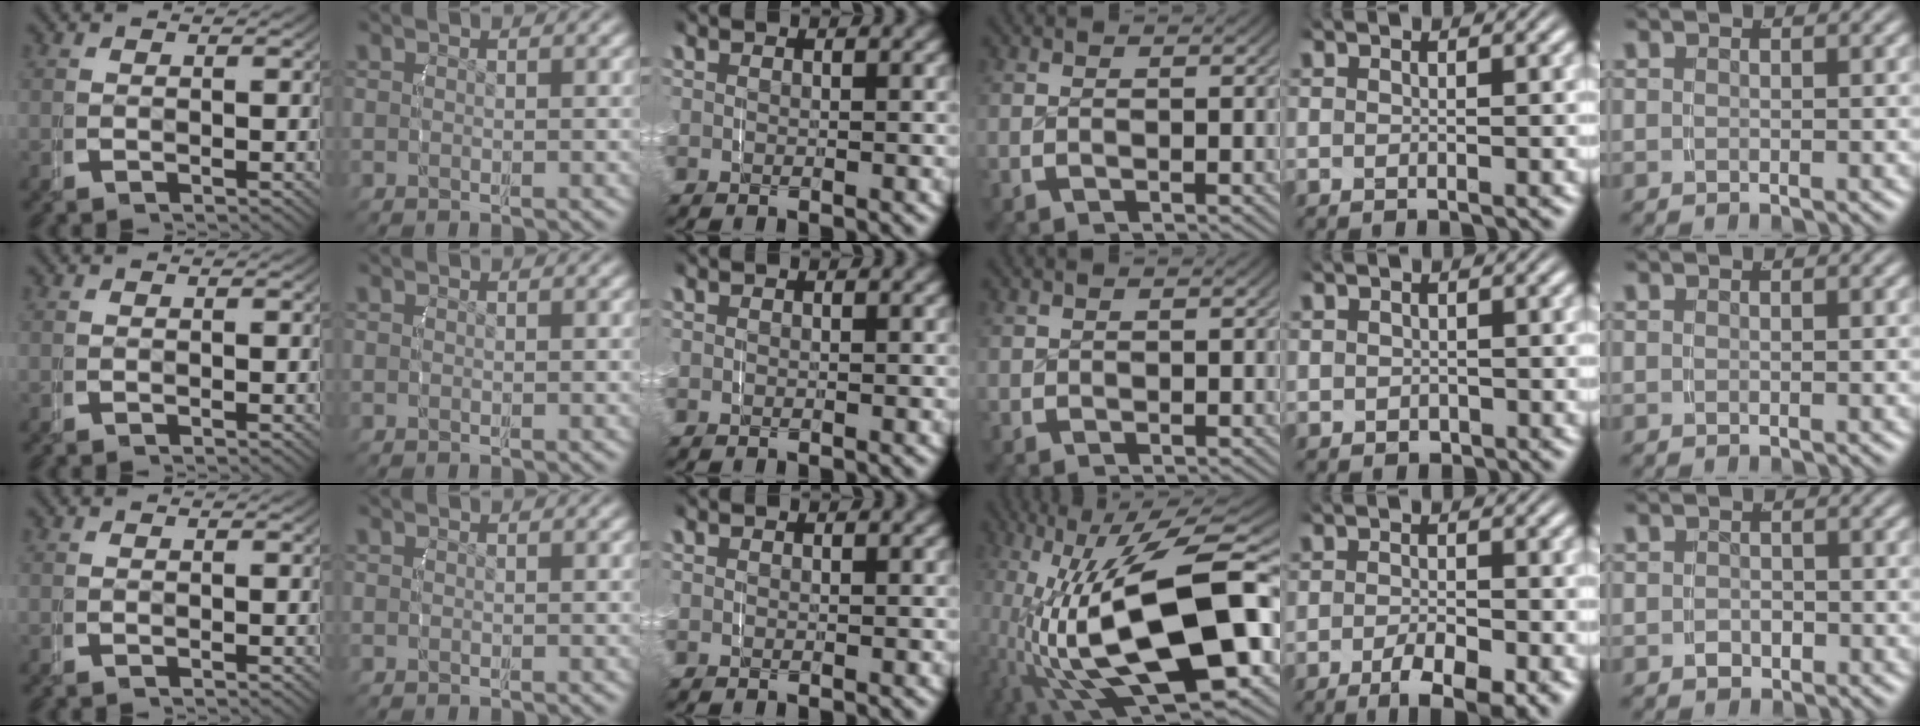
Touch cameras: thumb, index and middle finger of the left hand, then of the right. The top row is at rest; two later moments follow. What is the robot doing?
{"motion": "grasp_and_lifting", "object": "router"}